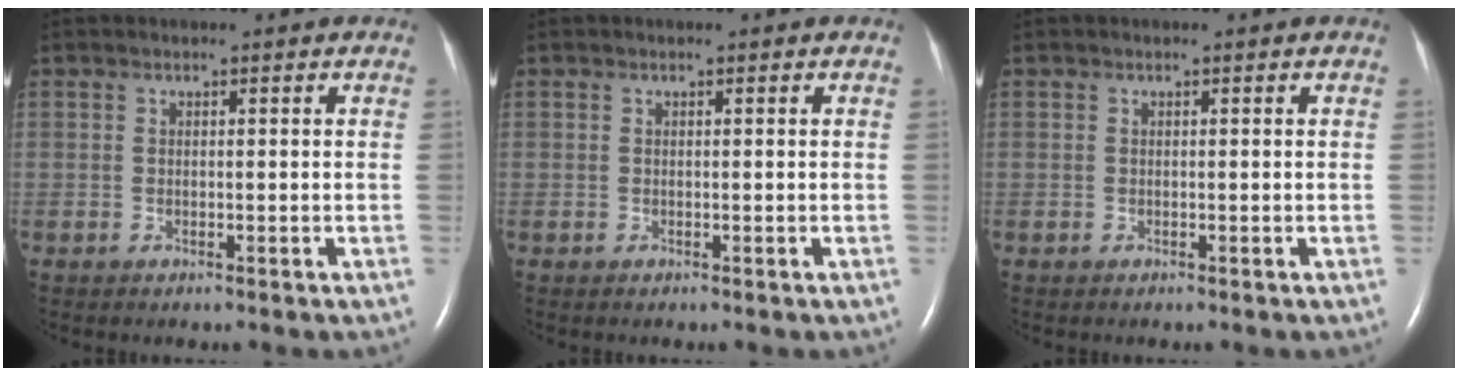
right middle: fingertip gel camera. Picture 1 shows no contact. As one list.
[{"total": 0.0}, {"total": 0.0}]